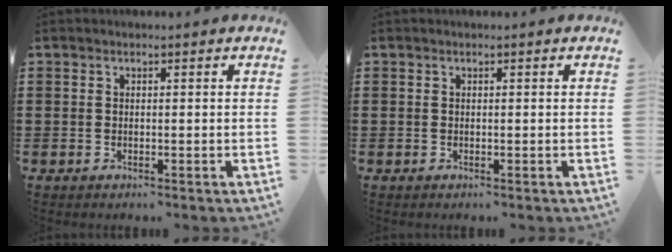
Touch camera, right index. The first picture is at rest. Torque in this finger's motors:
{"motor_torque": [0.00, 2.14, 0.00, -0.01]}